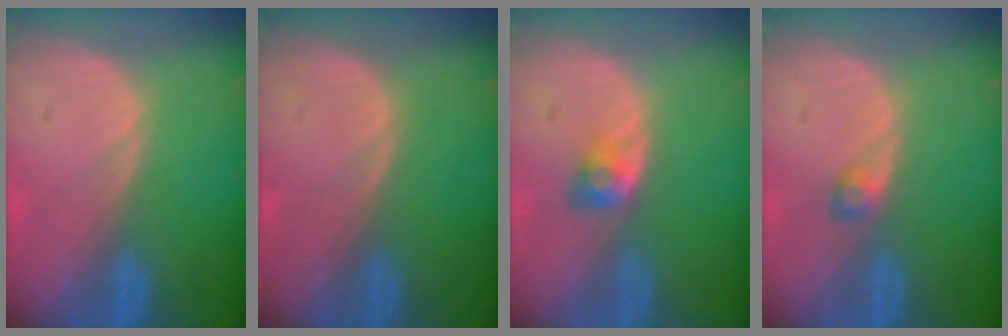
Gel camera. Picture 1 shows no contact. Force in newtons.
{"total": 0.0}
{"total": 2.9, "press": 2.5, "slide": 1.4}
{"total": 1.6, "press": 1.6, "slide": 0.3}